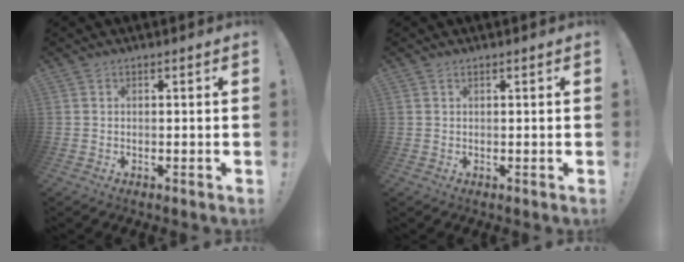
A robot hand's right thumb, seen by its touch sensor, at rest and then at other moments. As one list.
[{"total": 0.6, "force": [0.5, 0.2, 0.2], "torque": [-0.002, 0.000, 0.010]}]